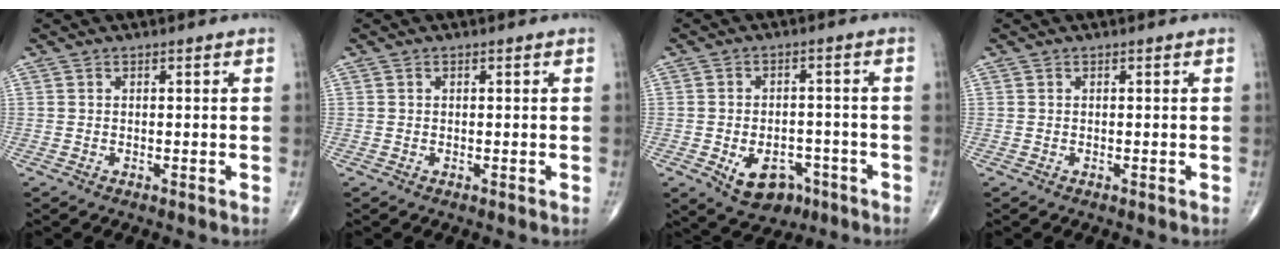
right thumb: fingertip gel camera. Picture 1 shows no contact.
{"total": 0.0}
{"total": 8.8, "force": [-4.0, 6.0, 5.1], "torque": [-0.059, 0.024, -0.047]}
{"total": 0.0}